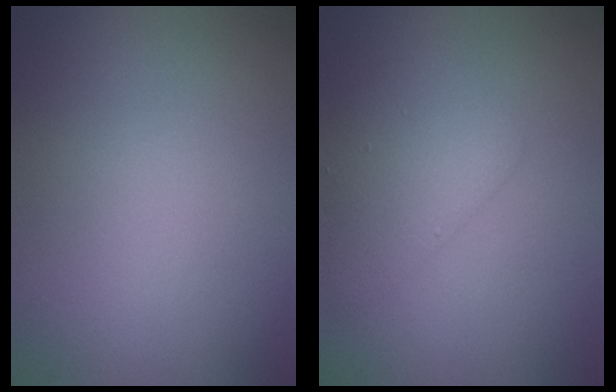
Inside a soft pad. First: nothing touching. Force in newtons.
{"total": 2.8, "press": 2.8, "slide": 0.1}